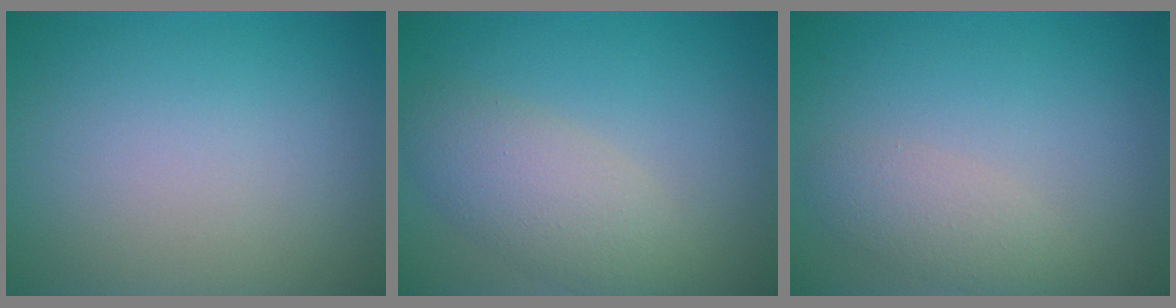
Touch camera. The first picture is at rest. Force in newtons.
{"total": 4.1, "press": 4.1, "slide": 0.3}
{"total": 2.3, "press": 2.3, "slide": 0.2}